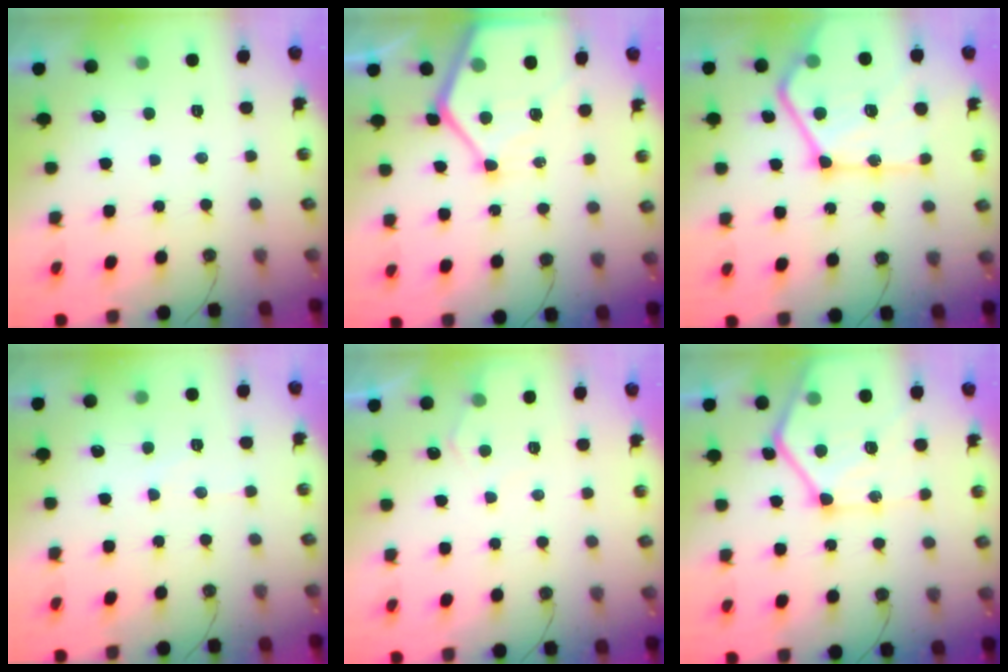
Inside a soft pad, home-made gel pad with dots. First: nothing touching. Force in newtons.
{"total": 15.7, "press": 15.6, "slide": 1.7}
{"total": 29.0, "press": 28.8, "slide": 3.0}
{"total": 4.5, "press": 4.5, "slide": 0.6}
{"total": 5.0, "press": 4.9, "slide": 0.5}
{"total": 20.3, "press": 20.3, "slide": 1.7}